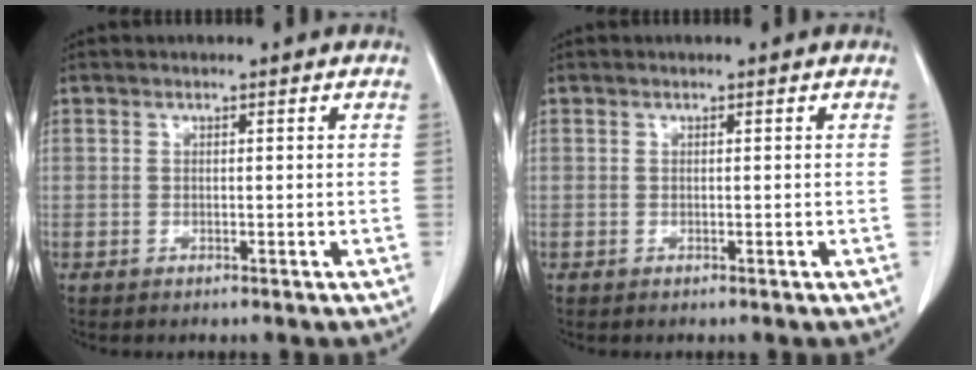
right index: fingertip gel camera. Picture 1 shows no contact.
{"total": 0.0}